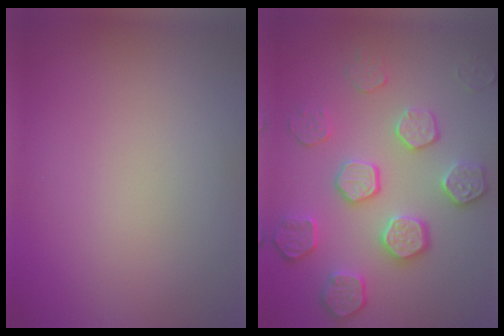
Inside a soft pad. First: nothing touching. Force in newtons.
{"total": 5.0, "press": 4.3, "slide": 2.5}